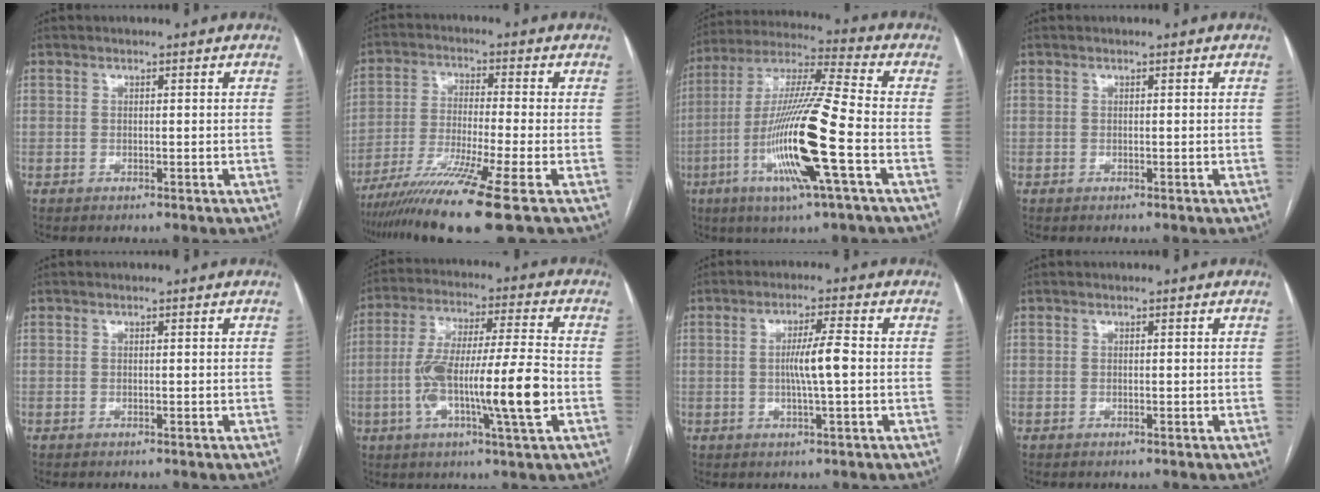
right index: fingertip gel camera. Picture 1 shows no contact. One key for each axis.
{"total": 12.9, "fx": -8.7, "fy": -1.8, "fz": 9.4, "tx": -0.182, "ty": -0.039, "tz": -0.151}
{"total": 18.1, "fx": -5.5, "fy": -0.2, "fz": 17.3, "tx": -0.346, "ty": -0.014, "tz": -0.109}
{"total": 0.0}
{"total": 0.0}
{"total": 15.3, "fx": -3.3, "fy": 0.8, "fz": 14.9, "tx": -0.276, "ty": 0.006, "tz": -0.060}
{"total": 5.2, "fx": -0.2, "fy": -0.1, "fz": 5.2, "tx": -0.094, "ty": 0.000, "tz": -0.005}
{"total": 0.0}